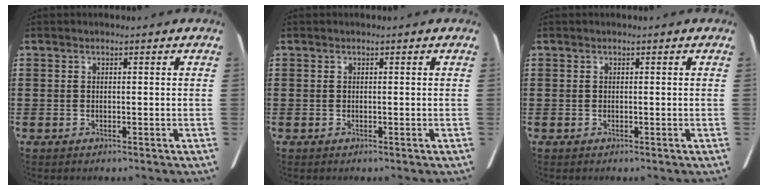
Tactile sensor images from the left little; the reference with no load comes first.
{"total": 0.0}
{"total": 0.0}